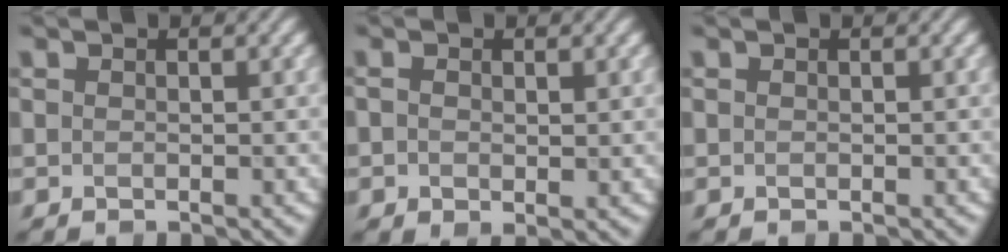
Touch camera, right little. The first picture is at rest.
{"total": 2.4, "force": [-0.1, 1.4, 1.9], "torque": [-0.035, -0.004, -0.001]}
{"total": 0.0}